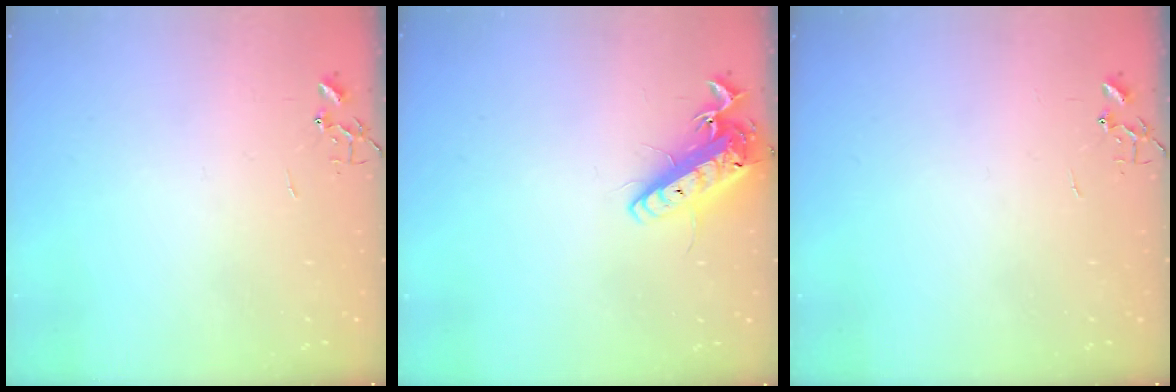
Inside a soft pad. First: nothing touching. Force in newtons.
{"total": 14.0, "press": 13.8, "slide": 2.7}
{"total": 0.0}